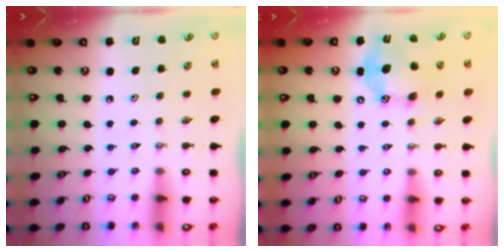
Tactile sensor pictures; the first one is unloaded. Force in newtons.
{"total": 13.7, "press": 13.7, "slide": 0.2}